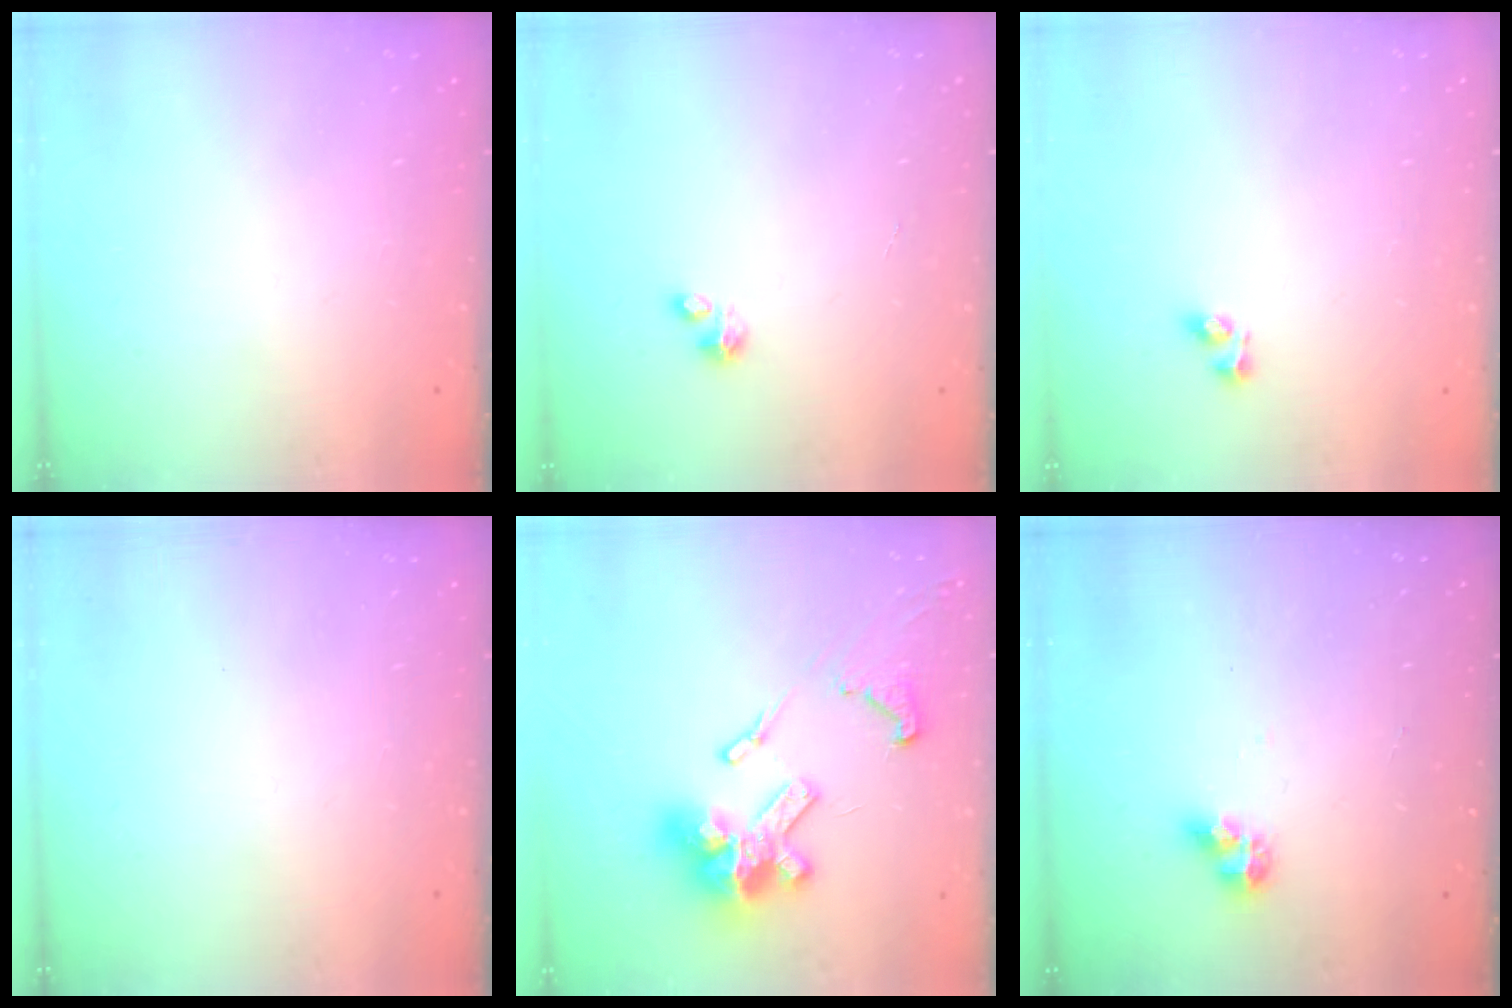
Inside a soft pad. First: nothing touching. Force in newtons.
{"total": 0.9, "press": 0.9, "slide": 0.3}
{"total": 4.0, "press": 4.0, "slide": 0.3}
{"total": 0.0}
{"total": 18.9, "press": 18.8, "slide": 1.2}
{"total": 6.3, "press": 6.3, "slide": 0.5}